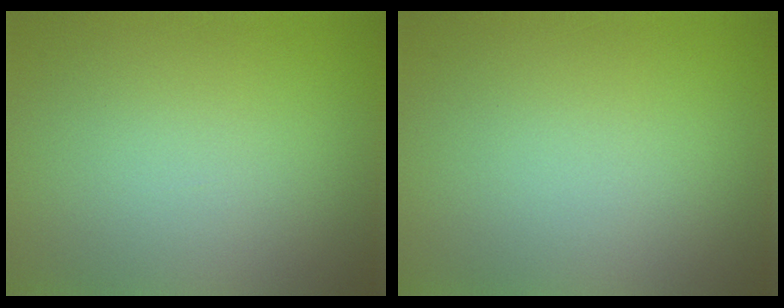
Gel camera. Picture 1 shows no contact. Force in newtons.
{"total": 0.0}